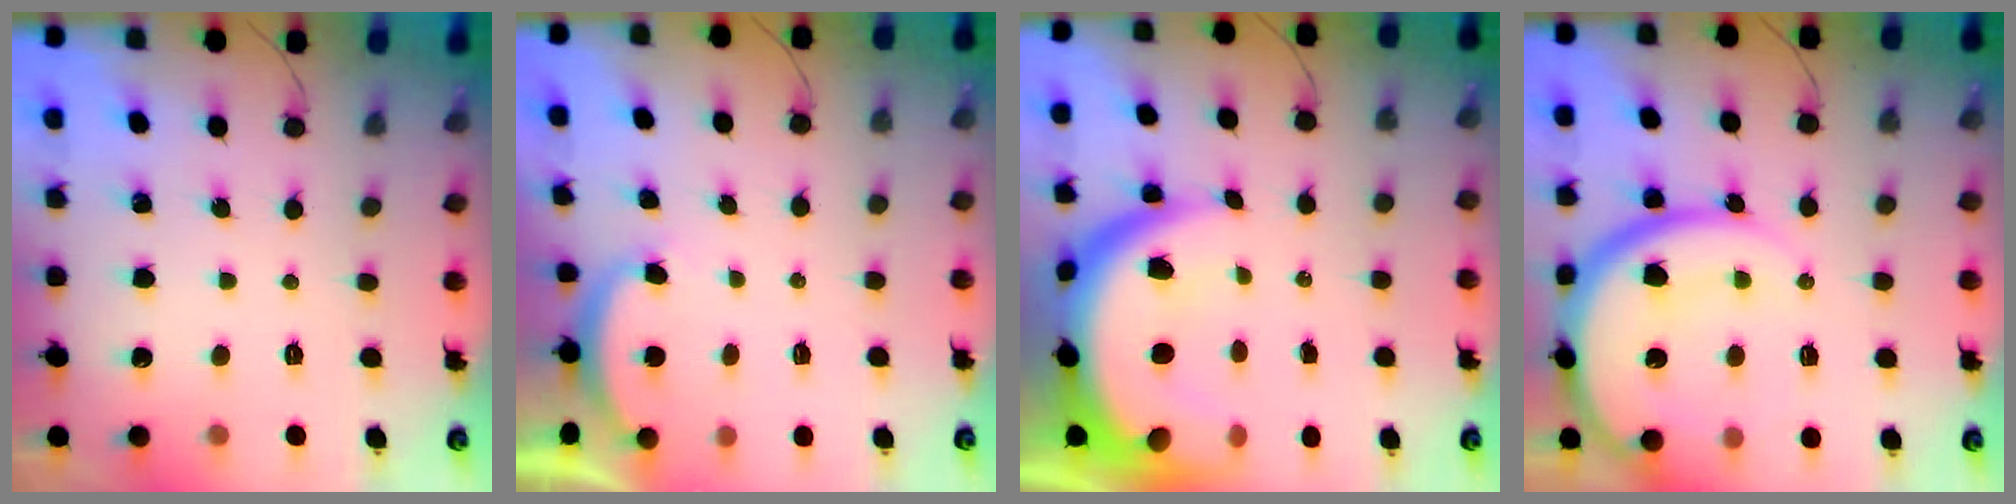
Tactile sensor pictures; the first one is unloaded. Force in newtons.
{"total": 2.9, "press": 2.8, "slide": 0.6}
{"total": 14.2, "press": 14.2, "slide": 1.3}
{"total": 17.2, "press": 17.1, "slide": 1.4}